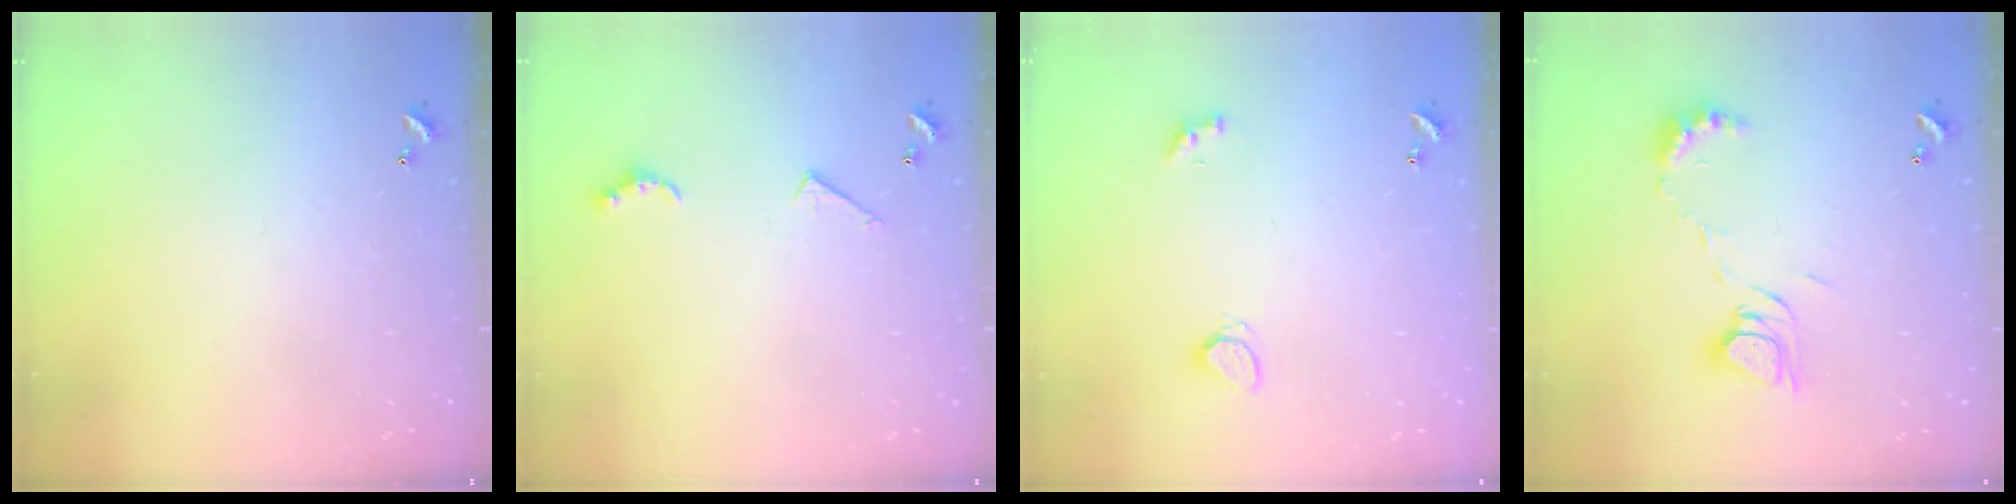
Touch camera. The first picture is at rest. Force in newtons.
{"total": 3.8, "press": 3.8, "slide": 0.6}
{"total": 2.1, "press": 2.0, "slide": 0.6}
{"total": 8.2, "press": 8.1, "slide": 0.8}